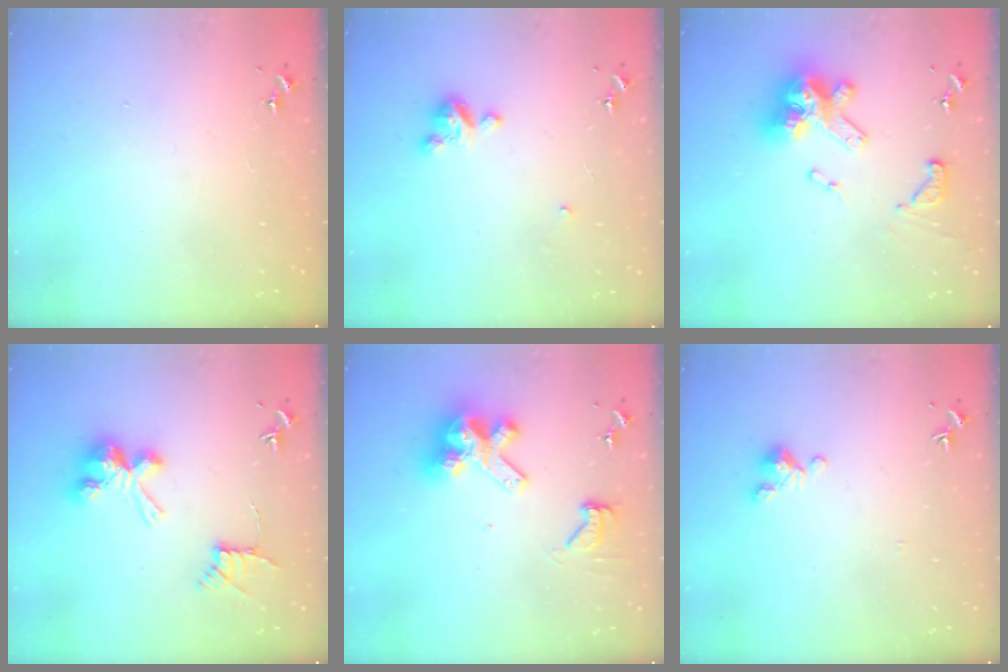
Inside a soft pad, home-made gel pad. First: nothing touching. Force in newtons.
{"total": 5.8, "press": 5.7, "slide": 0.4}
{"total": 18.4, "press": 18.3, "slide": 1.8}
{"total": 11.9, "press": 11.8, "slide": 0.6}
{"total": 14.4, "press": 14.3, "slide": 1.6}
{"total": 2.9, "press": 2.9, "slide": 0.4}